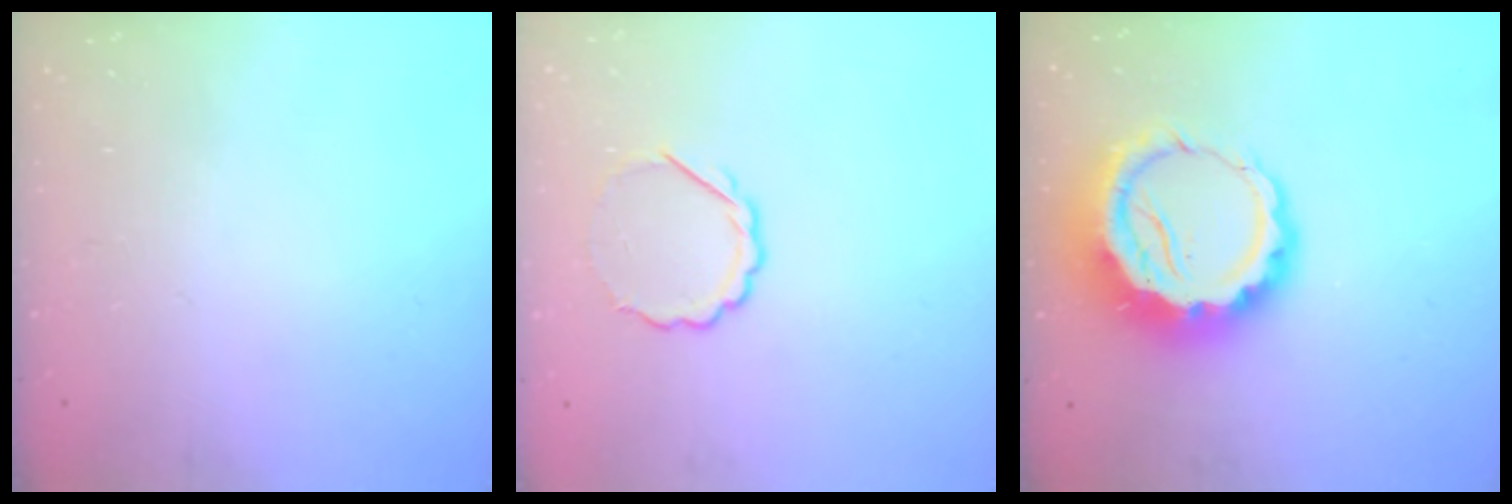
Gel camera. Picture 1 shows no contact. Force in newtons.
{"total": 4.9, "press": 4.7, "slide": 1.2}
{"total": 13.0, "press": 12.7, "slide": 2.8}